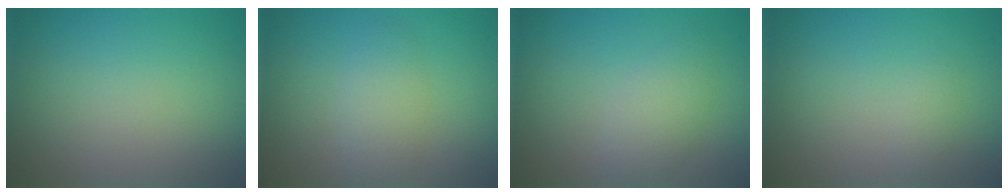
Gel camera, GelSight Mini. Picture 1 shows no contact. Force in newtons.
{"total": 2.8, "press": 2.8, "slide": 0.2}
{"total": 2.6, "press": 2.6, "slide": 0.1}
{"total": 0.9, "press": 0.9, "slide": 0.1}